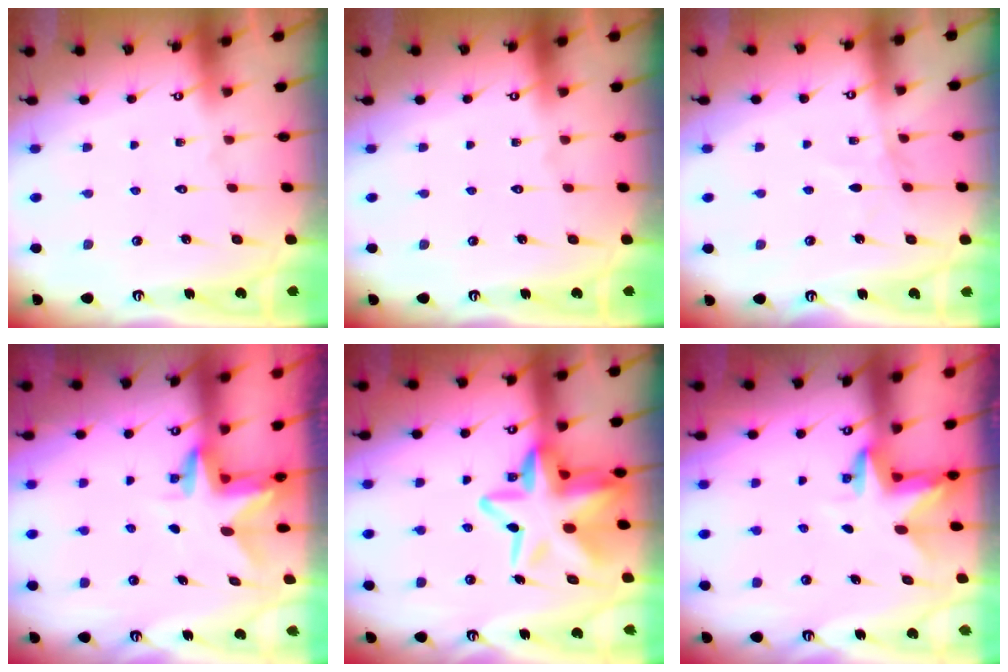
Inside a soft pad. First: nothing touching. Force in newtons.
{"total": 0.0}
{"total": 2.3, "press": 2.3, "slide": 0.3}
{"total": 2.9, "press": 2.9, "slide": 0.3}
{"total": 17.5, "press": 17.3, "slide": 2.9}
{"total": 3.3, "press": 3.3, "slide": 0.1}